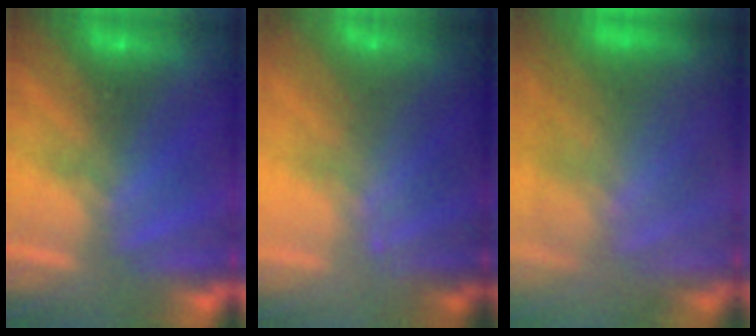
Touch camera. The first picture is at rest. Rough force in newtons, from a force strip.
{"total": 8.2}
{"total": 7.8}